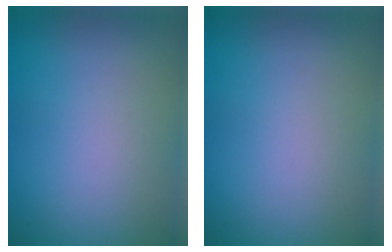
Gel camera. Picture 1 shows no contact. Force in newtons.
{"total": 0.0}